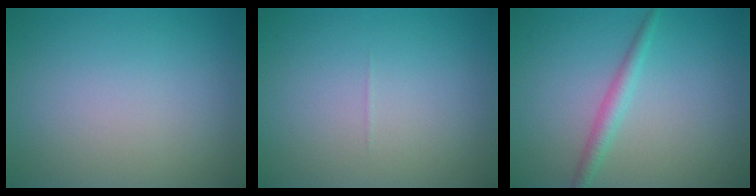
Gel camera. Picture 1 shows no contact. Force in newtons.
{"total": 0.0}
{"total": 1.9, "press": 1.9, "slide": 0.1}